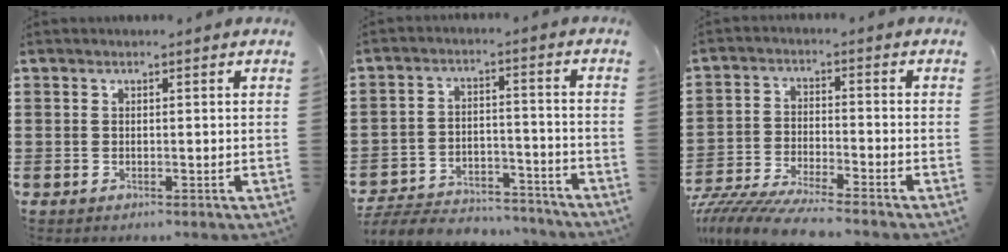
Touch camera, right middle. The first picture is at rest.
{"total": 6.5, "force": [-6.3, 1.2, 1.1], "torque": [-0.024, 0.012, -0.125]}
{"total": 7.0, "force": [-6.8, -0.2, 1.7], "torque": [-0.049, -0.011, -0.135]}